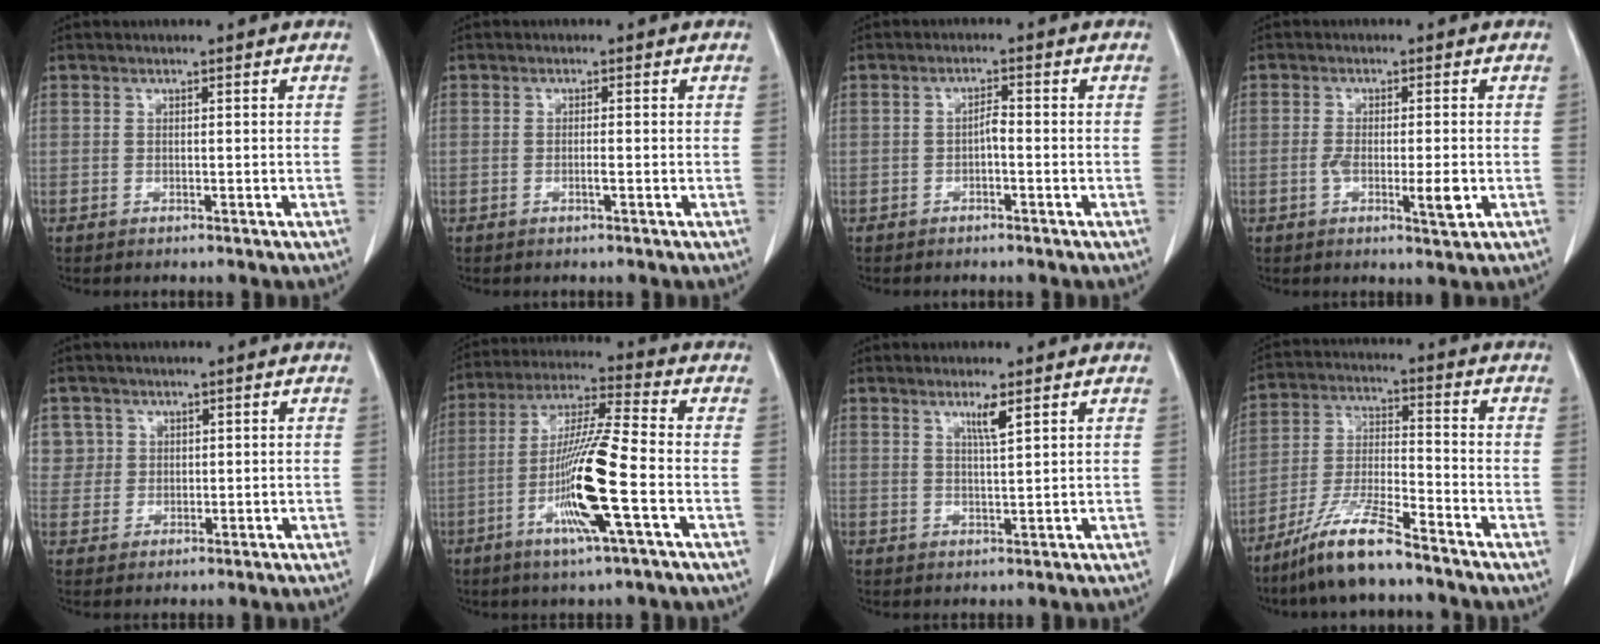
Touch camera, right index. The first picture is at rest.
{"total": 1.1, "force": [-0.4, -0.1, 1.0], "torque": [-0.020, -0.001, -0.007]}
{"total": 1.6, "force": [-0.6, 0.4, 1.5], "torque": [-0.023, 0.004, -0.011]}
{"total": 4.9, "force": [-1.3, 0.8, 4.7], "torque": [-0.080, -0.006, -0.020]}
{"total": 3.7, "force": [1.5, 3.4, -0.2], "torque": [0.024, 0.005, 0.027]}
{"total": 13.9, "force": [-4.3, -0.2, 13.2], "torque": [-0.261, -0.011, -0.087]}
{"total": 2.9, "force": [1.7, -0.2, 2.3], "torque": [-0.045, -0.005, 0.032]}
{"total": 10.7, "force": [-8.3, 0.9, 6.7], "torque": [-0.137, -0.021, -0.161]}